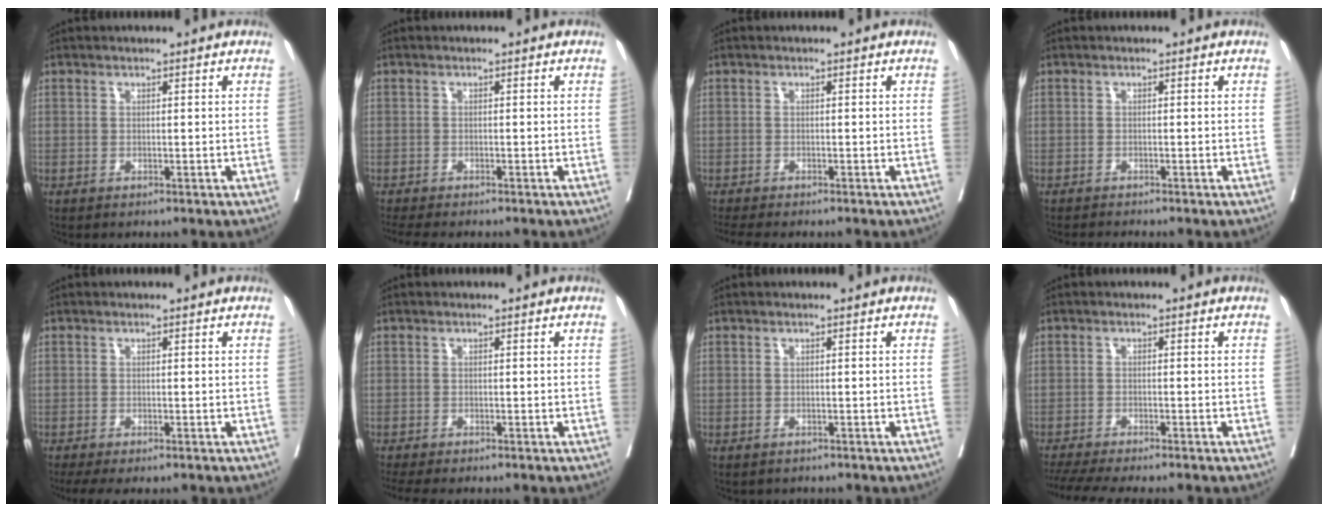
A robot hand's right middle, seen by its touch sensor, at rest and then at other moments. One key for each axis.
{"total": 6.0, "fx": -5.3, "fy": 1.0, "fz": 2.7, "tx": -0.036, "ty": -0.011, "tz": -0.081}
{"total": 4.9, "fx": -4.4, "fy": 0.7, "fz": 2.2, "tx": -0.028, "ty": -0.012, "tz": -0.068}
{"total": 1.6, "fx": -1.5, "fy": -0.5, "fz": 0.3, "tx": -0.004, "ty": -0.004, "tz": -0.025}
{"total": 4.8, "fx": -3.8, "fy": 1.1, "fz": 2.7, "tx": -0.039, "ty": -0.014, "tz": -0.059}
{"total": 4.8, "fx": -4.2, "fy": 0.8, "fz": 2.3, "tx": -0.031, "ty": -0.010, "tz": -0.067}
{"total": 1.0, "fx": -0.8, "fy": 0.5, "fz": -0.1, "tx": -0.009, "ty": 0.000, "tz": -0.012}
{"total": 10.3, "fx": -9.0, "fy": 0.7, "fz": 4.9, "tx": -0.066, "ty": -0.013, "tz": -0.136}